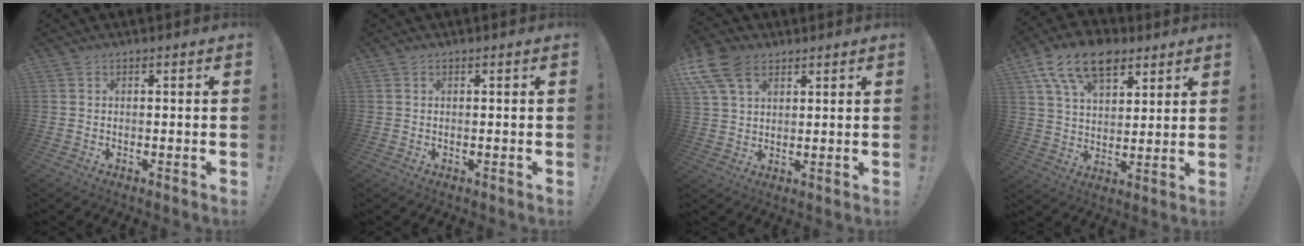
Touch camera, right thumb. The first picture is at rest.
{"total": 0.0}
{"total": 11.7, "force": [5.9, 7.4, 6.9], "torque": [-0.143, -0.014, 0.116]}
{"total": 15.3, "force": [8.9, 8.9, 8.8], "torque": [-0.151, -0.042, 0.165]}